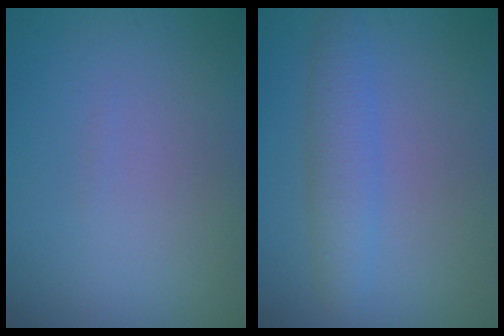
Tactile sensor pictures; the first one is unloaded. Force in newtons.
{"total": 2.9, "press": 2.9, "slide": 0.1}